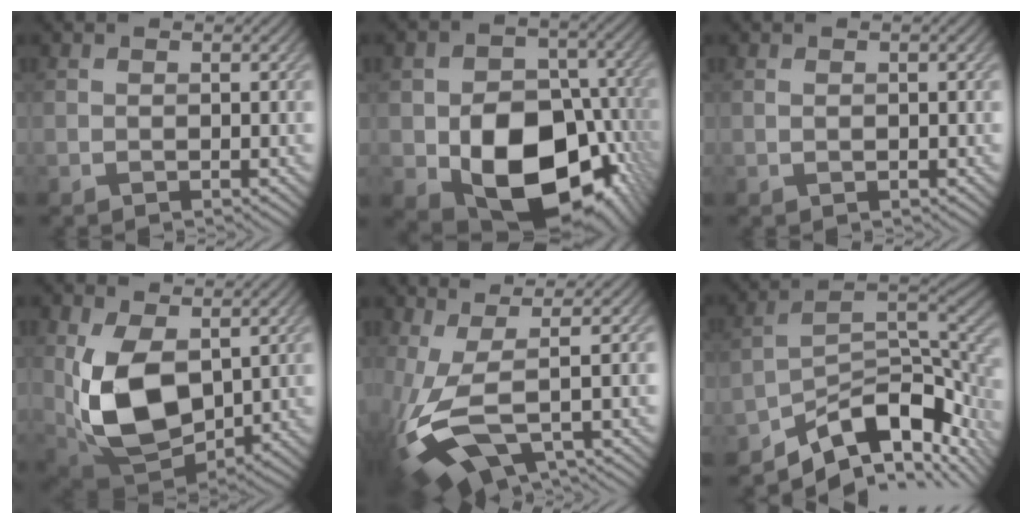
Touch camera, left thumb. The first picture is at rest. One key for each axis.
{"total": 16.3, "fx": -5.5, "fy": 11.6, "fz": 10.1, "tx": -0.150, "ty": -0.041, "tz": -0.079}
{"total": 1.0, "fx": 0.2, "fy": 0.3, "fz": 0.9, "tx": -0.017, "ty": 0.002, "tz": 0.006}
{"total": 11.8, "fx": 0.8, "fy": 7.2, "fz": 9.4, "tx": -0.221, "ty": -0.018, "tz": 0.025}
{"total": 11.0, "fx": -2.4, "fy": 3.9, "fz": 9.9, "tx": -0.229, "ty": -0.011, "tz": -0.042}
{"total": 12.0, "fx": -7.7, "fy": 5.1, "fz": 7.7, "tx": -0.122, "ty": -0.009, "tz": -0.128}